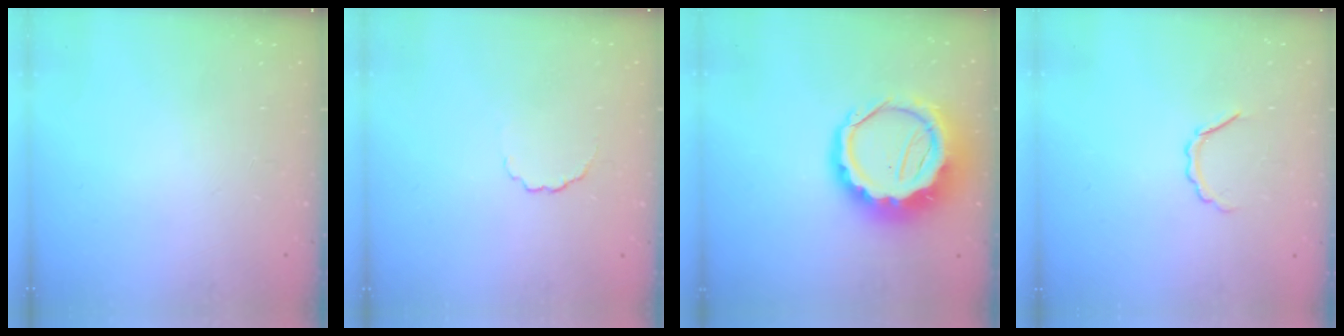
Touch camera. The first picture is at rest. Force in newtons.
{"total": 2.9, "press": 2.7, "slide": 1.0}
{"total": 13.2, "press": 12.9, "slide": 2.9}
{"total": 3.7, "press": 3.6, "slide": 0.6}